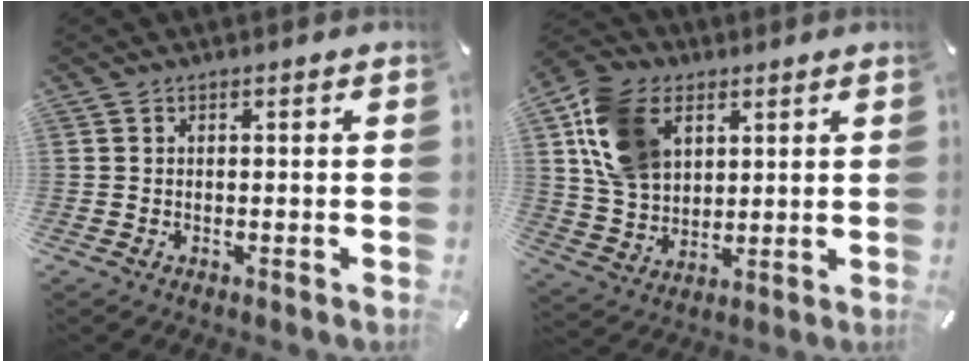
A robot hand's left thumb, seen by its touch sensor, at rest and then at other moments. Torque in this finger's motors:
{"motor_torque": [0.90, 2.43, 2.34, -0.43, 0.40]}